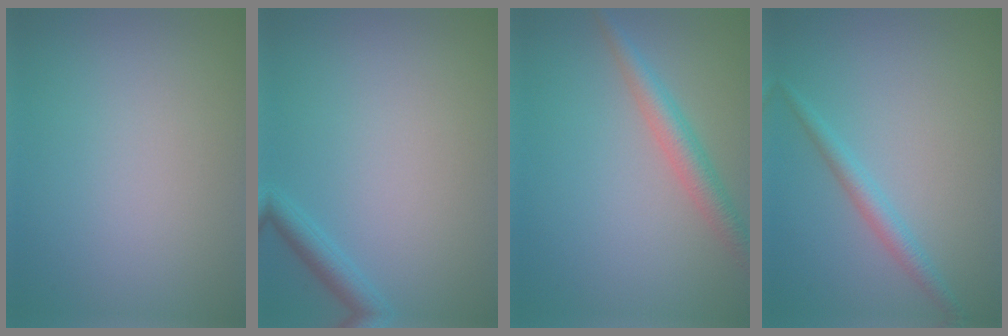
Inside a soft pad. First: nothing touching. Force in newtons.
{"total": 1.9, "press": 1.9, "slide": 0.1}
{"total": 2.9, "press": 2.9, "slide": 0.2}
{"total": 1.9, "press": 1.9, "slide": 0.1}